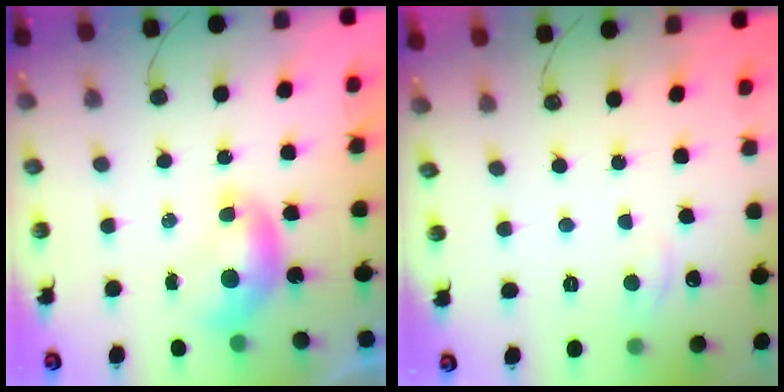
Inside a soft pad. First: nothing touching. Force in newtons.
{"total": 2.5, "press": 2.4, "slide": 0.5}